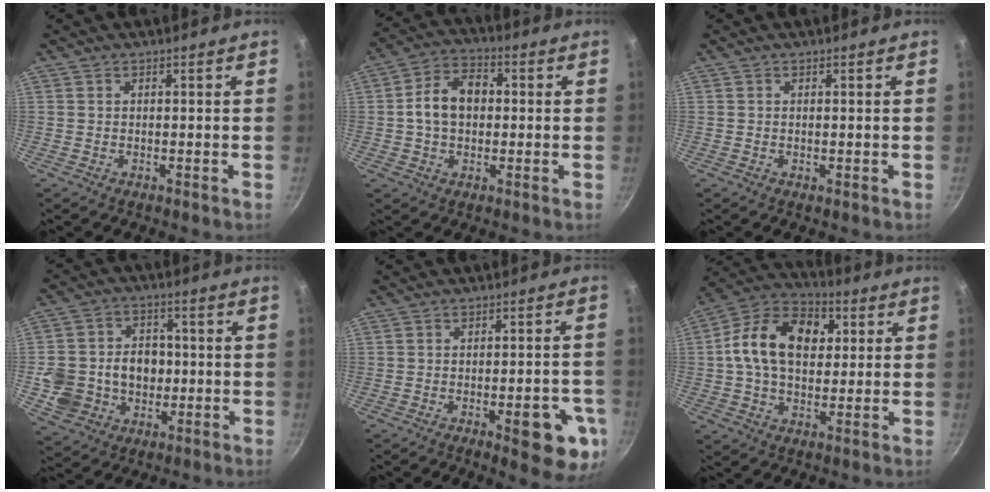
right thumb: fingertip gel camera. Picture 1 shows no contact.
{"total": 9.5, "force": [0.5, 6.8, 6.7], "torque": [-0.095, 0.024, -0.005]}
{"total": 0.0}
{"total": 13.1, "force": [-1.3, 11.2, 6.7], "torque": [-0.101, 0.022, -0.014]}
{"total": 12.1, "force": [-4.4, 4.1, 10.5], "torque": [-0.096, 0.014, -0.052]}
{"total": 17.1, "force": [3.0, 11.8, 12.0], "torque": [-0.174, 0.020, 0.031]}